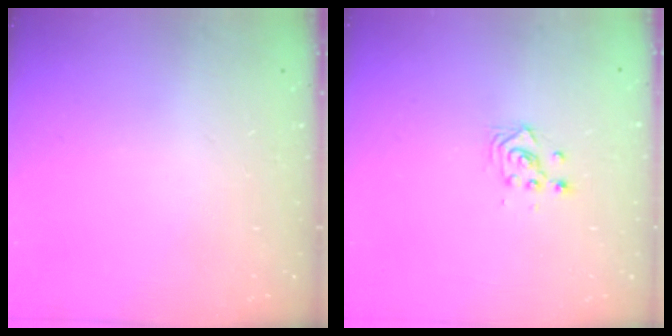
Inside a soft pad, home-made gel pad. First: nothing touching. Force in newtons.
{"total": 2.9, "press": 2.9, "slide": 0.1}